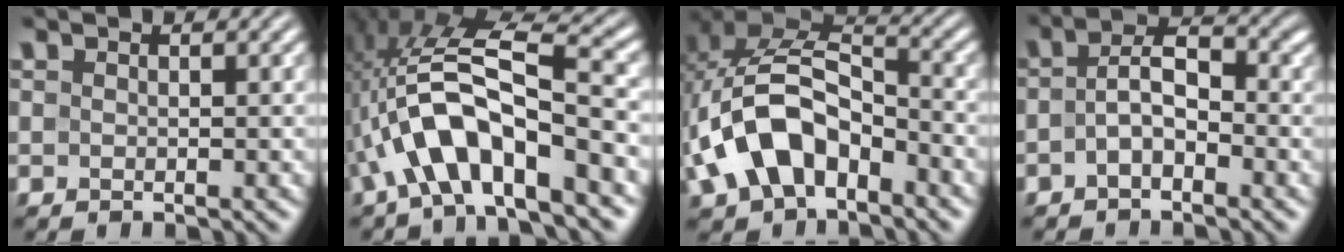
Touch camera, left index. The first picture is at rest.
{"total": 9.0, "force": [-2.9, 2.9, 8.0], "torque": [-0.144, 0.019, -0.054]}
{"total": 9.7, "force": [-2.8, 6.1, 6.9], "torque": [-0.142, 0.016, -0.061]}
{"total": 3.2, "force": [-0.8, 1.6, 2.7], "torque": [-0.051, 0.010, -0.021]}